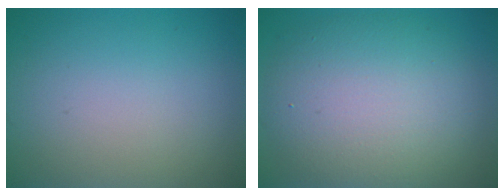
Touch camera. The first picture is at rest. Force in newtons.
{"total": 9.6, "press": 9.6, "slide": 0.6}